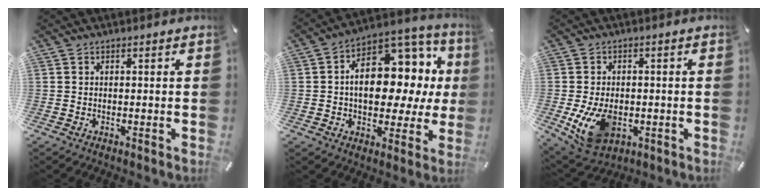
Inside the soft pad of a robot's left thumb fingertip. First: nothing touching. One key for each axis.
{"total": 16.4, "fx": 1.6, "fy": 11.1, "fz": 12.0, "tx": -0.170, "ty": -0.019, "tz": 0.030}
{"total": 10.9, "fx": -2.4, "fy": 7.5, "fz": 7.5, "tx": -0.140, "ty": -0.005, "tz": -0.040}